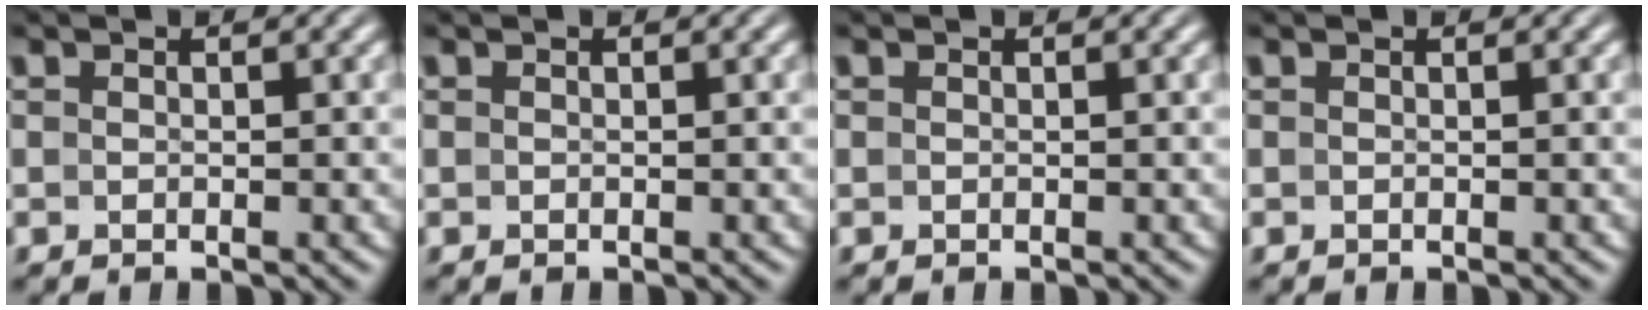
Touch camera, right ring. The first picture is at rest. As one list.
[{"total": 0.0}, {"total": 0.0}, {"total": 0.0}]